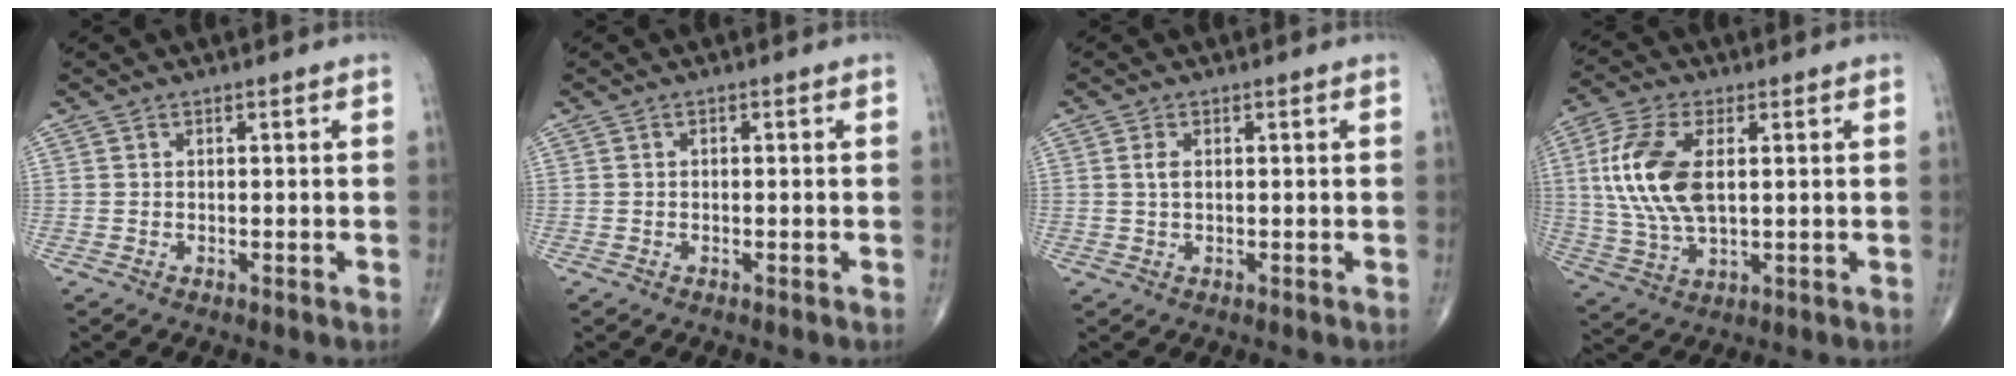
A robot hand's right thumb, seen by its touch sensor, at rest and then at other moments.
{"total": 0.0}
{"total": 1.7, "force": [0.3, 0.9, 1.4], "torque": [-0.034, 0.003, 0.008]}
{"total": 13.9, "force": [2.2, 7.0, 11.8], "torque": [-0.260, -0.002, 0.046]}